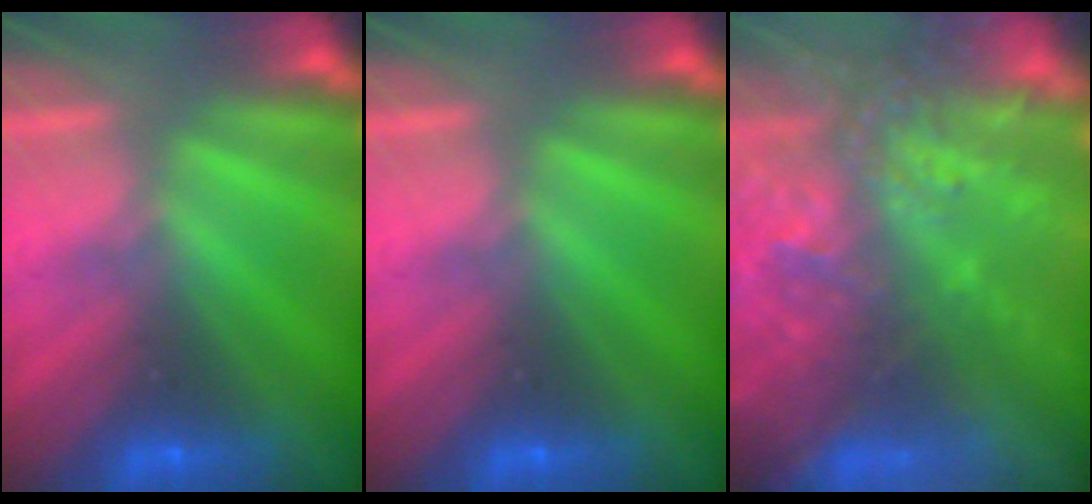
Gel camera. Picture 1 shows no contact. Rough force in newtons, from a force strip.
{"total": 0.0}
{"total": 8.3}